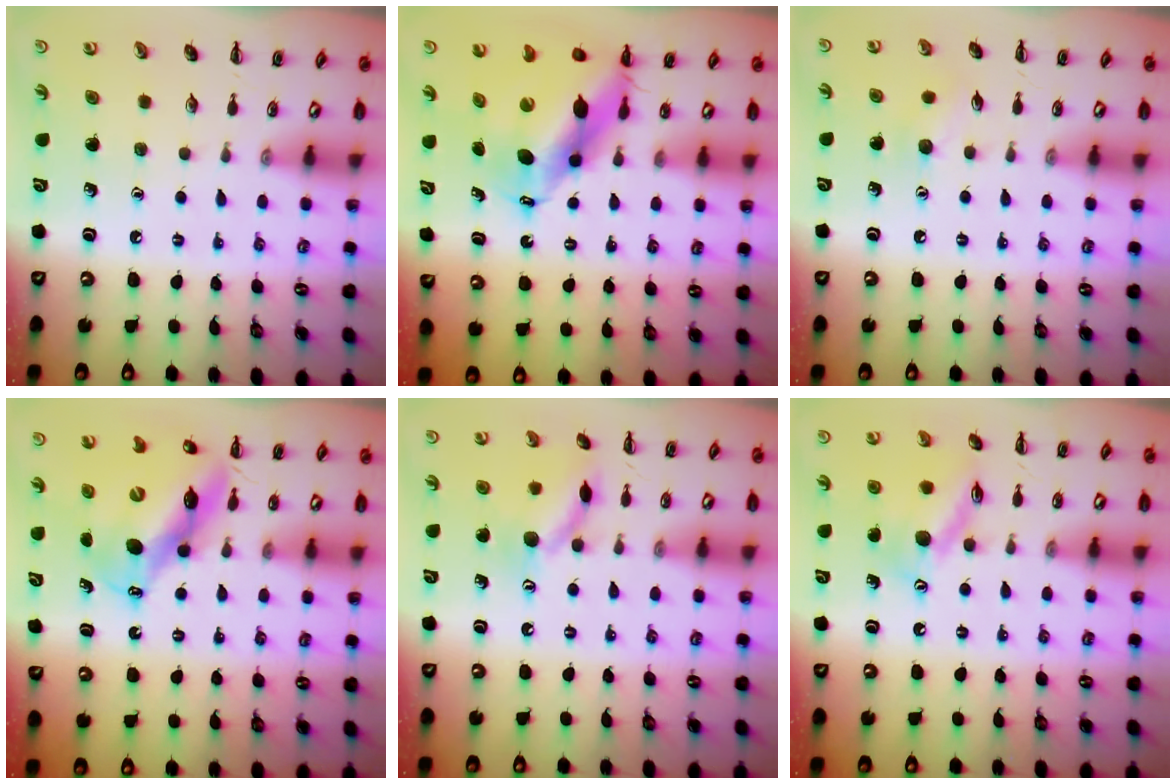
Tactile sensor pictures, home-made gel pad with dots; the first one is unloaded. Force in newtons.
{"total": 10.3, "press": 10.0, "slide": 2.6}
{"total": 6.3, "press": 6.1, "slide": 1.7}
{"total": 11.6, "press": 11.2, "slide": 3.1}
{"total": 11.6, "press": 11.6, "slide": 0.8}
{"total": 13.3, "press": 13.2, "slide": 1.4}